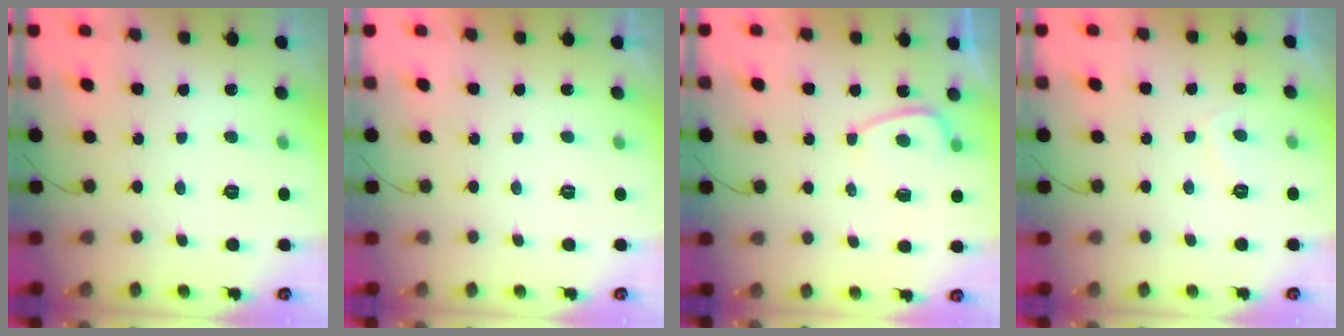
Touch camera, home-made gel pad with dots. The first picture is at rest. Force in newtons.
{"total": 2.1, "press": 2.1, "slide": 0.4}
{"total": 3.5, "press": 3.5, "slide": 0.4}
{"total": 1.5, "press": 1.3, "slide": 0.7}